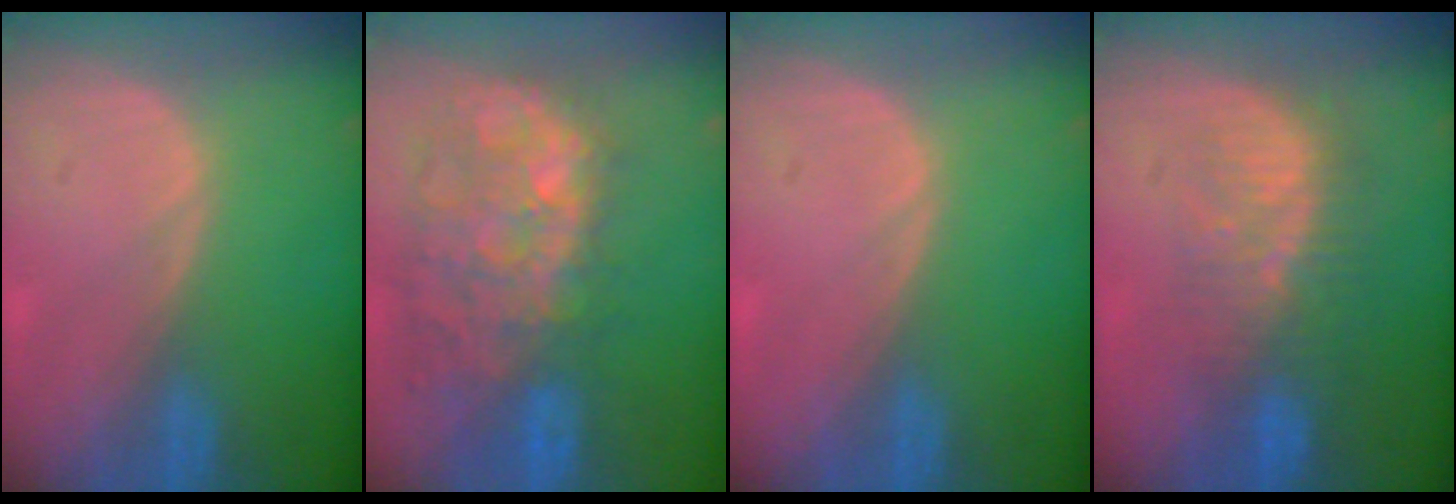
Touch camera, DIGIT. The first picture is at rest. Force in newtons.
{"total": 12.0, "press": 11.1, "slide": 4.7}
{"total": 0.0}
{"total": 8.4, "press": 7.8, "slide": 3.0}